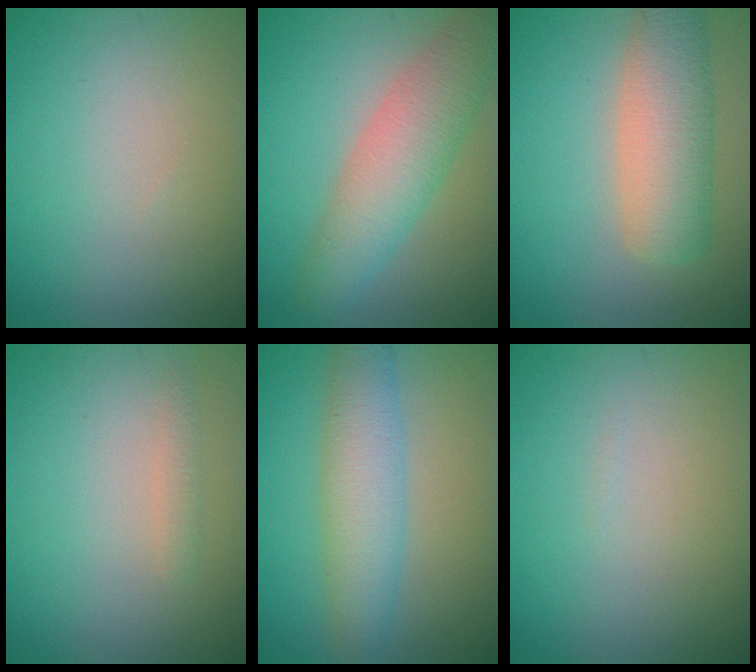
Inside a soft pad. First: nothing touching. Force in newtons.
{"total": 5.7, "press": 5.7, "slide": 0.1}
{"total": 6.0, "press": 6.0, "slide": 0.3}
{"total": 0.9, "press": 0.9, "slide": 0.0}
{"total": 4.9, "press": 4.9, "slide": 0.1}
{"total": 0.0}